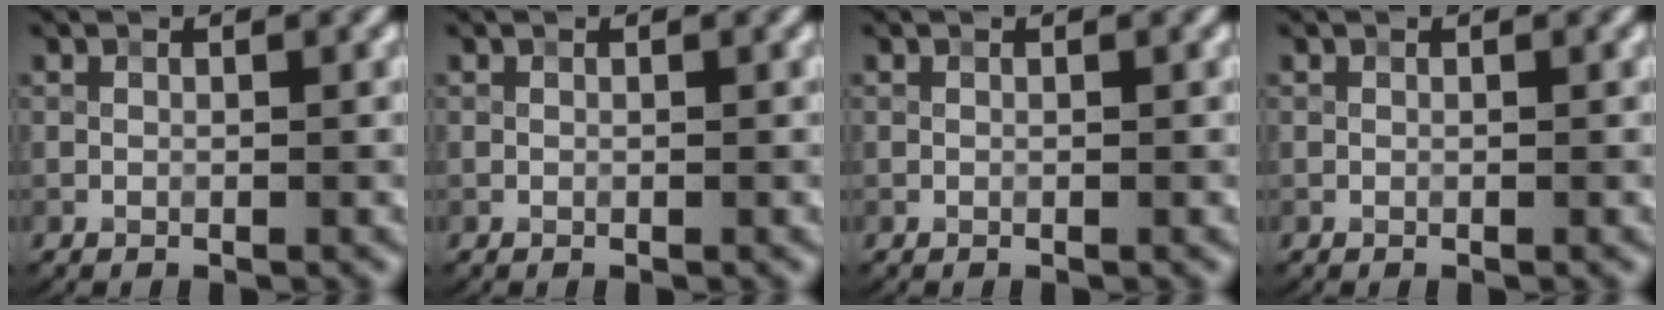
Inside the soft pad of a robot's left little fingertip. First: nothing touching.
{"total": 0.0}
{"total": 0.0}
{"total": 0.0}